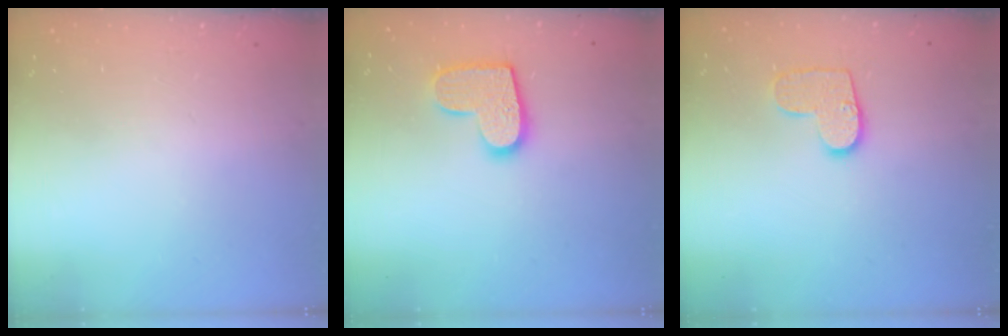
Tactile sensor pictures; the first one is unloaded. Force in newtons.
{"total": 12.1, "press": 12.0, "slide": 0.6}
{"total": 9.8, "press": 9.8, "slide": 0.4}